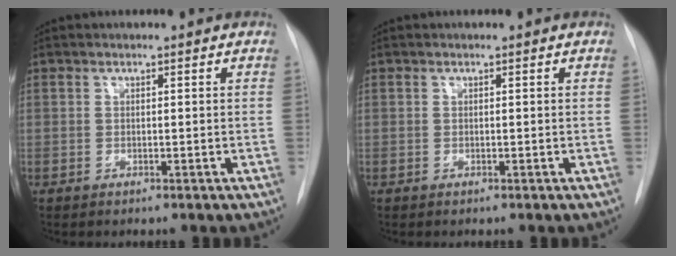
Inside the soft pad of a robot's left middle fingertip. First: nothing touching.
{"total": 0.0}